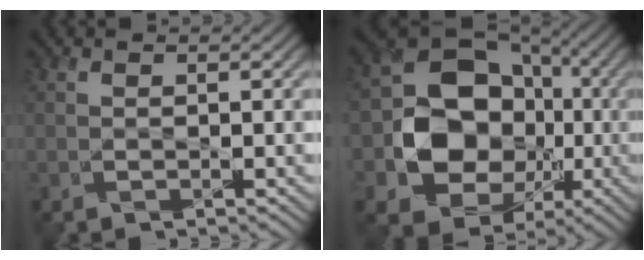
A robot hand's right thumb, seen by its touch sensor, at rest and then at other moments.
{"total": 13.7, "force": [-2.1, 11.6, 7.0], "torque": [-0.127, -0.024, -0.040]}